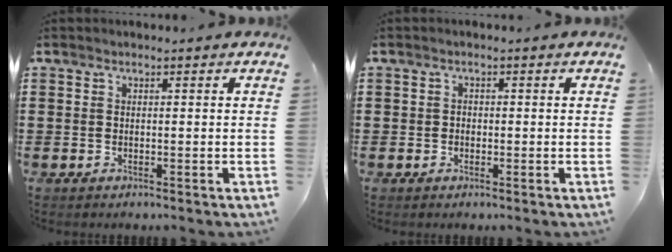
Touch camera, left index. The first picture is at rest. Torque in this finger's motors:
{"motor_torque": [-0.69, 0.86, -0.09, -0.01]}